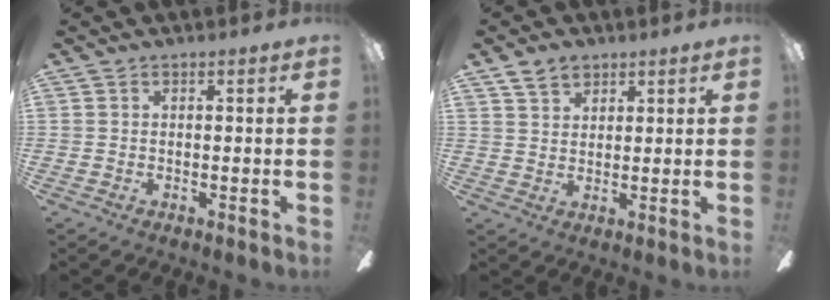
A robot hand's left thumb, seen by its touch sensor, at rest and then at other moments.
{"total": 5.2, "force": [3.8, 3.1, 1.7], "torque": [-0.029, -0.007, 0.070]}